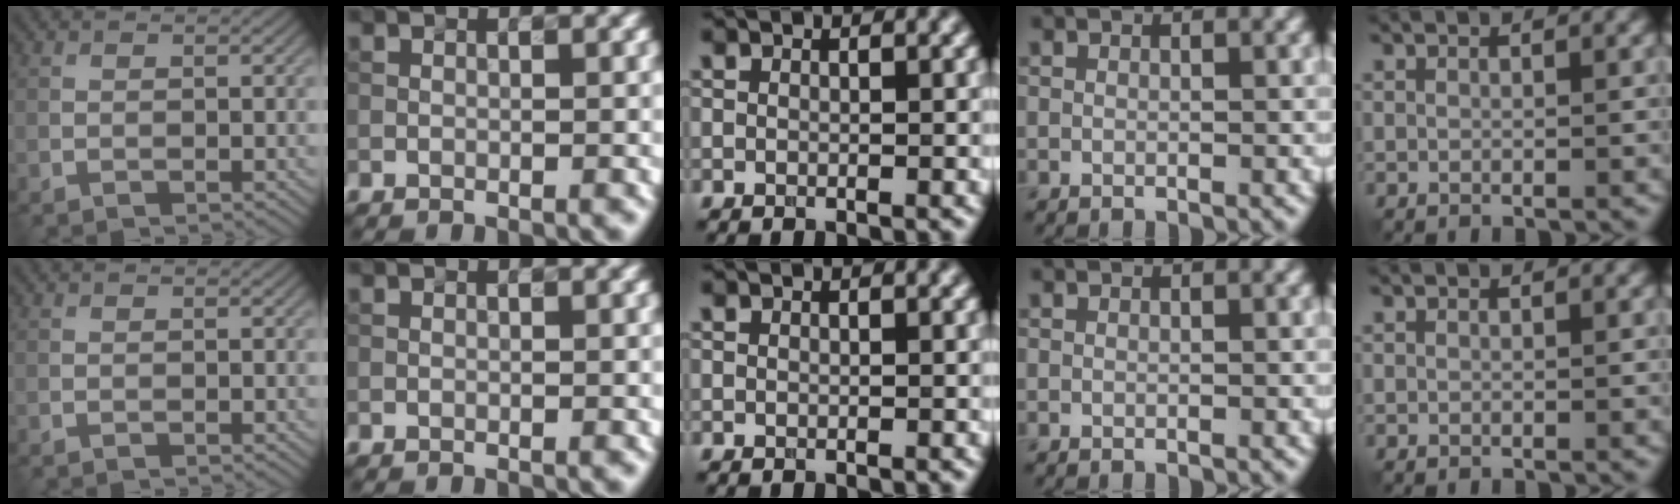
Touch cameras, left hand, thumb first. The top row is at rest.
{}